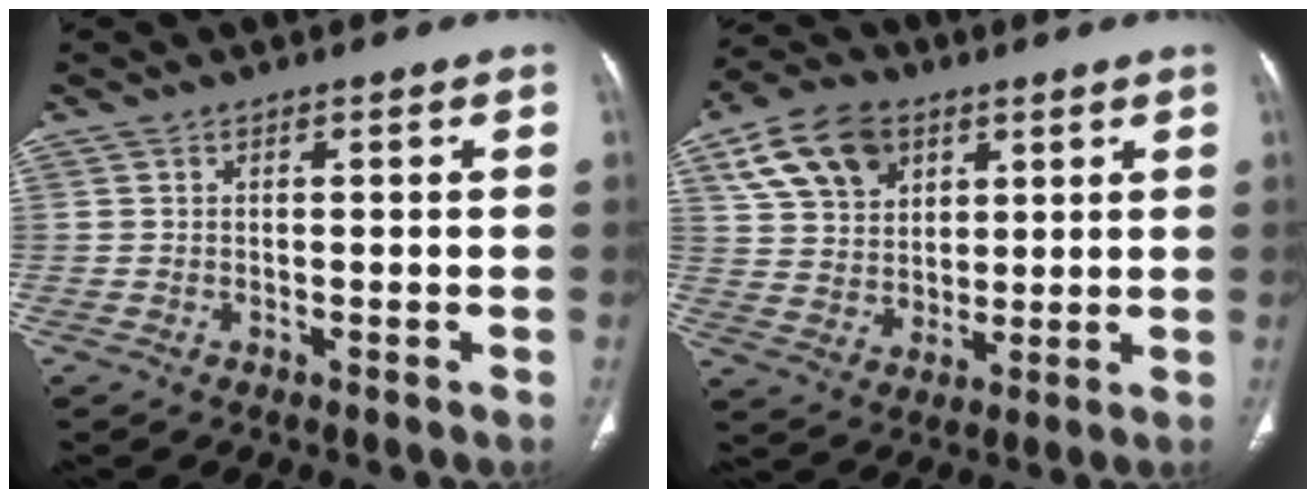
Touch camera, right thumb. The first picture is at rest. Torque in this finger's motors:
{"motor_torque": [-0.98, 1.73, 0.36, -0.32, 0.13]}